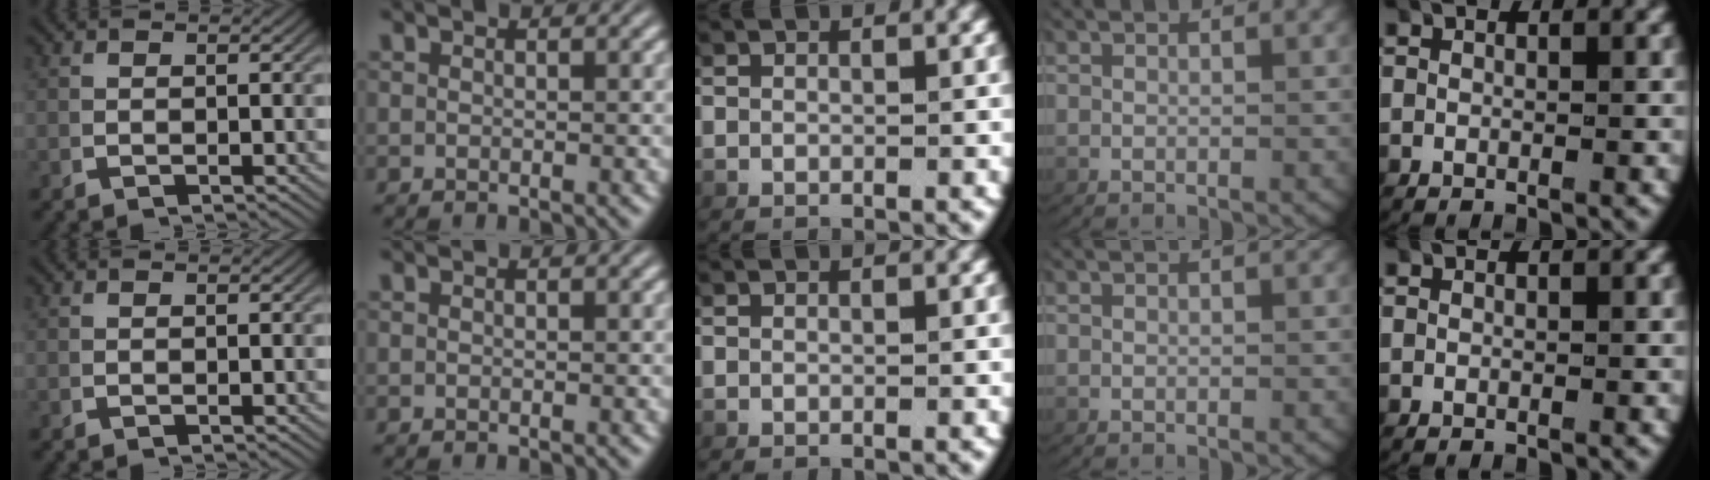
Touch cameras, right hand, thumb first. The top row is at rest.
{}